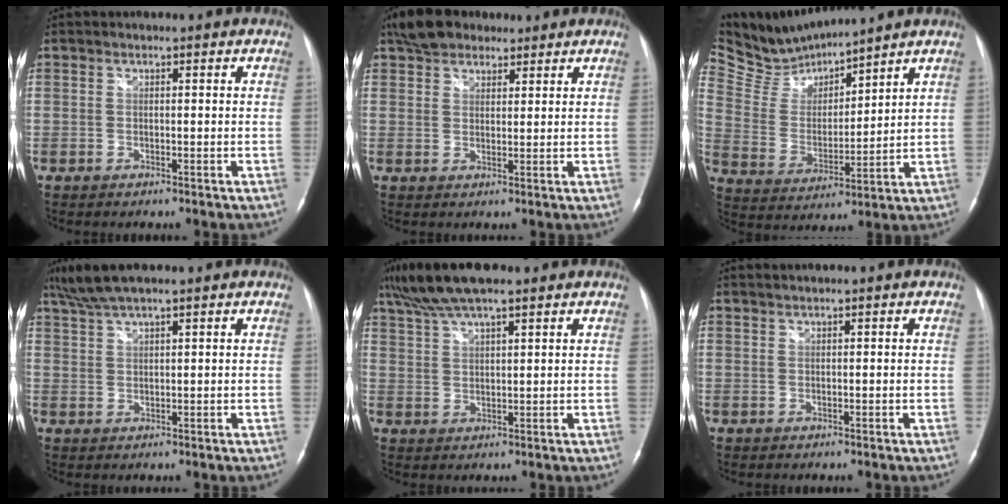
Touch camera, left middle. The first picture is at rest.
{"total": 7.2, "force": [5.5, 3.7, 2.8], "torque": [-0.052, 0.021, 0.098]}
{"total": 10.7, "force": [10.5, 0.6, 1.9], "torque": [-0.064, 0.009, 0.223]}
{"total": 5.7, "force": [4.6, 0.3, 3.3], "torque": [-0.074, 0.028, 0.089]}
{"total": 9.4, "force": [7.2, 1.6, 5.8], "torque": [-0.110, 0.031, 0.127]}
{"total": 0.6, "force": [0.5, -0.1, 0.1], "torque": [-0.007, 0.006, 0.014]}